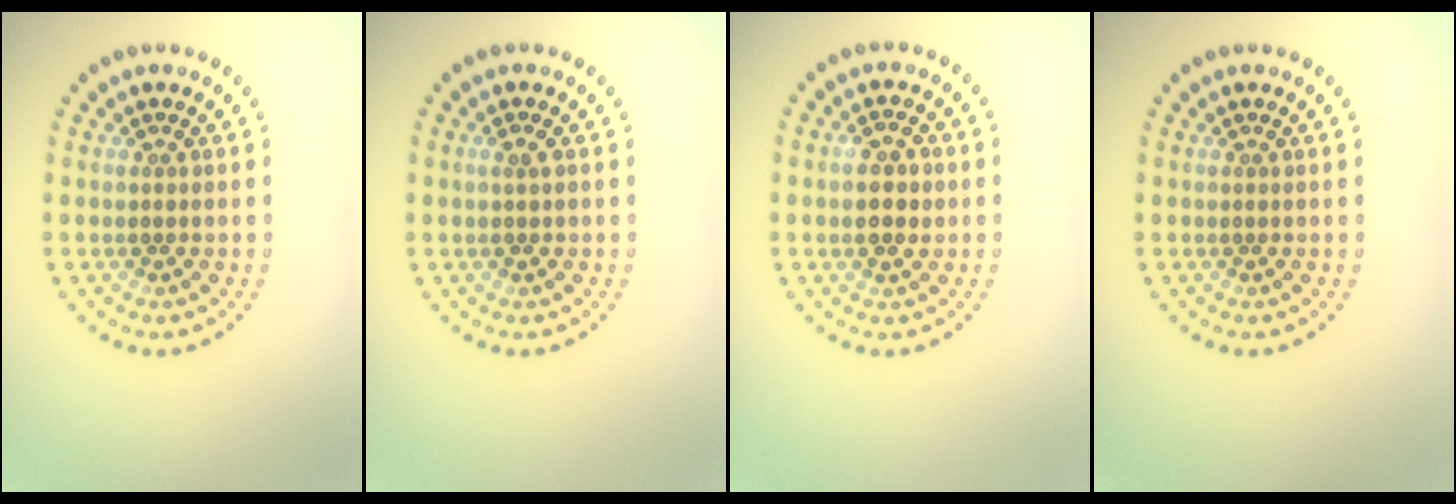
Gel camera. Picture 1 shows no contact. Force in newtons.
{"total": 0.8, "press": 0.8, "slide": 0.2}
{"total": 2.7, "press": 2.7, "slide": 0.1}
{"total": 0.0}